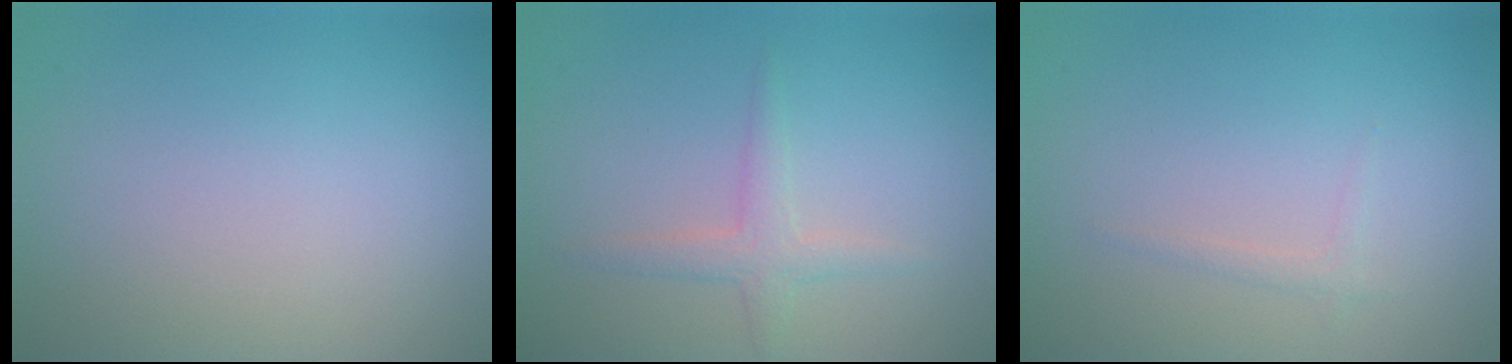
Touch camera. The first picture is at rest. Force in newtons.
{"total": 1.9, "press": 1.9, "slide": 0.1}
{"total": 0.8, "press": 0.8, "slide": 0.1}